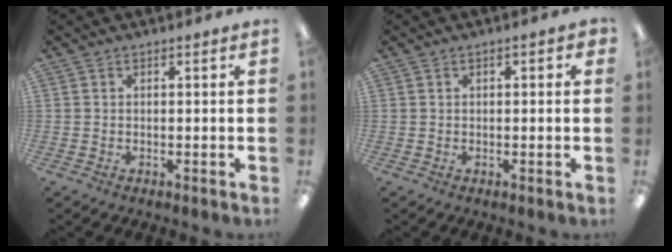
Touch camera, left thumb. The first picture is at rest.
{"total": 1.3, "force": [0.3, 0.6, 1.1], "torque": [-0.013, 0.000, 0.003]}